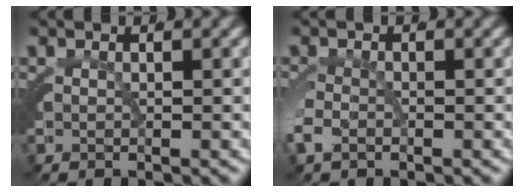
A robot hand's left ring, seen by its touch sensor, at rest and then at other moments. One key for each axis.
{"total": 1.8, "fx": -0.6, "fy": 1.3, "fz": 1.1, "tx": -0.041, "ty": -0.007, "tz": -0.009}